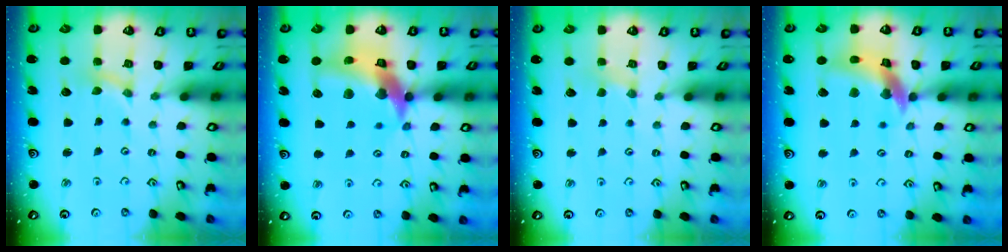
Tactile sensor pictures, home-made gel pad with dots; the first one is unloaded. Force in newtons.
{"total": 19.5, "press": 19.3, "slide": 2.8}
{"total": 0.6, "press": 0.6, "slide": 0.2}
{"total": 12.6, "press": 12.5, "slide": 1.7}